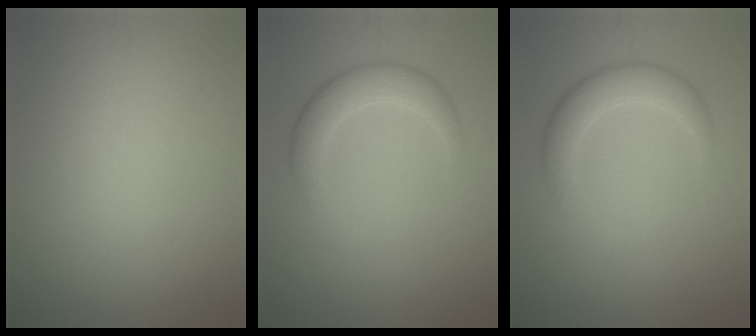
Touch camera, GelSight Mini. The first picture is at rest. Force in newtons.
{"total": 3.4, "press": 3.4, "slide": 0.2}
{"total": 3.4, "press": 3.4, "slide": 0.2}